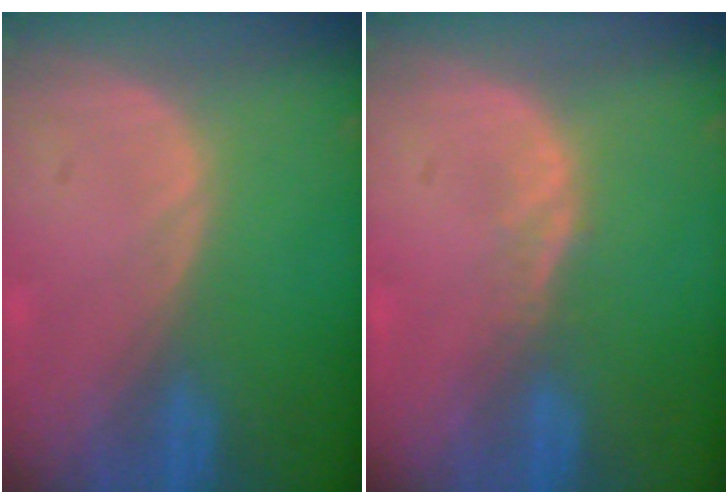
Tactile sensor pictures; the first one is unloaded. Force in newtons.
{"total": 1.1, "press": 1.1, "slide": 0.1}